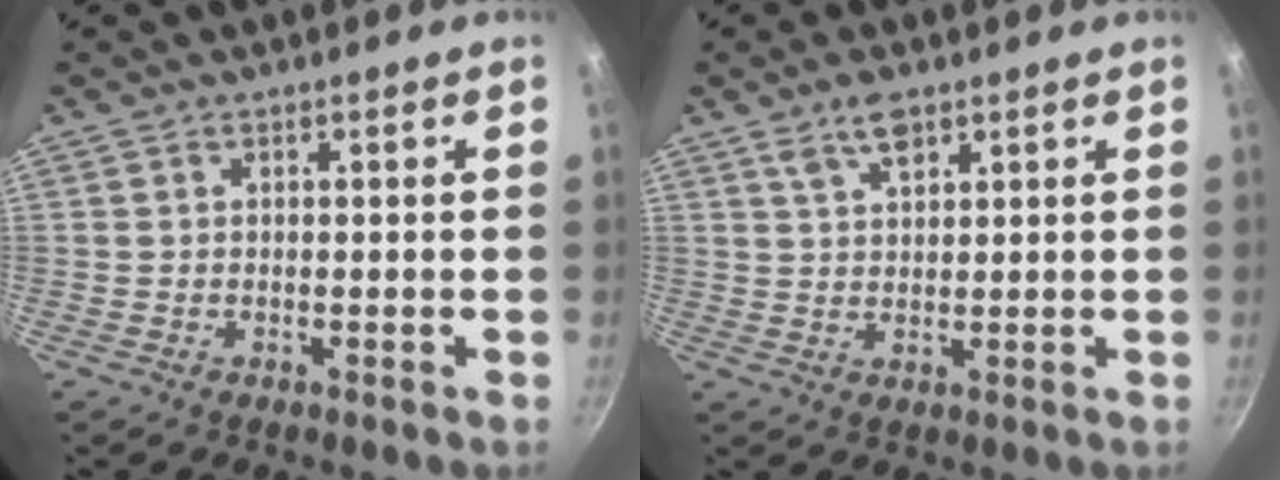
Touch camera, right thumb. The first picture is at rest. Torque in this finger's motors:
{"motor_torque": [-0.89, 0.67, 0.39, 0.61, 0.16]}